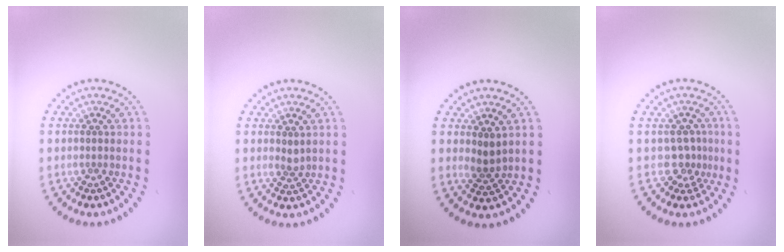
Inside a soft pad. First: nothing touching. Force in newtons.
{"total": 0.9, "press": 0.7, "slide": 0.7}
{"total": 1.5, "press": 1.2, "slide": 0.9}
{"total": 2.1, "press": 1.4, "slide": 1.5}